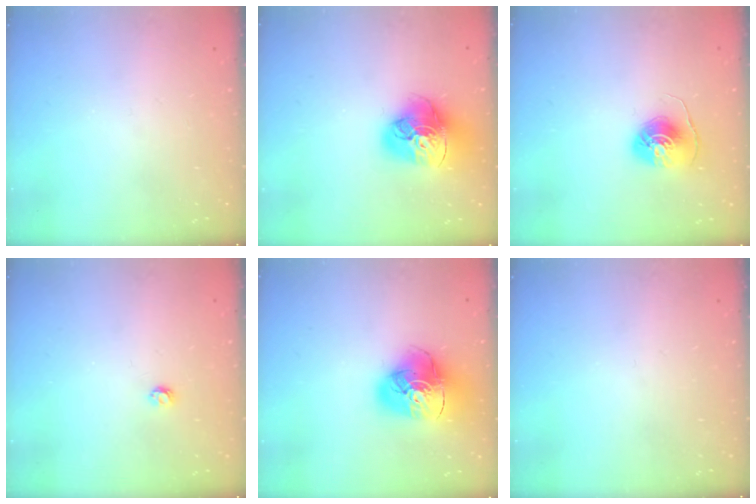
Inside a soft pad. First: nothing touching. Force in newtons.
{"total": 18.6, "press": 18.5, "slide": 2.1}
{"total": 7.8, "press": 7.8, "slide": 0.3}
{"total": 3.0, "press": 3.0, "slide": 0.4}
{"total": 14.9, "press": 14.8, "slide": 1.6}
{"total": 0.0}